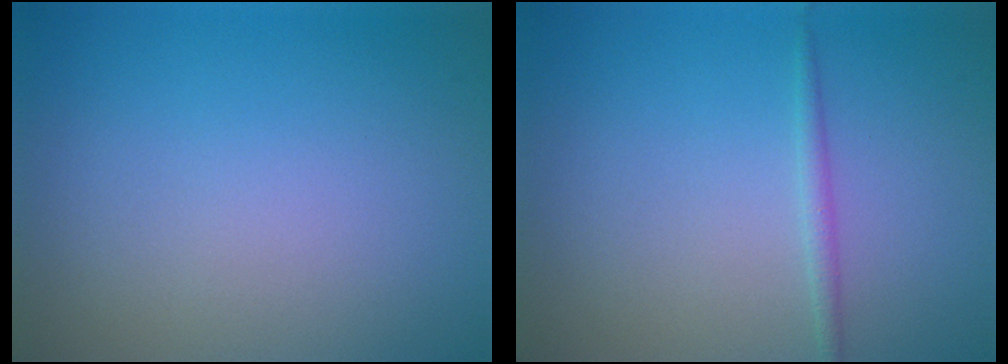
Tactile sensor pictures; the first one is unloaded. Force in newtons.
{"total": 1.0, "press": 1.0, "slide": 0.0}